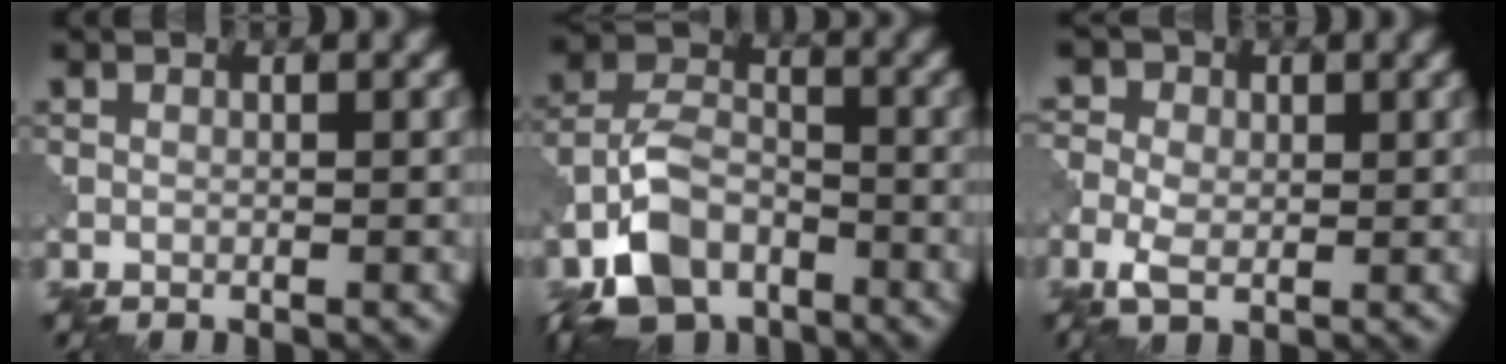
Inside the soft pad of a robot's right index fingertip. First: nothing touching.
{"total": 8.5, "force": [-5.1, 4.9, 4.8], "torque": [-0.098, 0.001, -0.104]}
{"total": 4.0, "force": [-0.4, 3.0, 2.6], "torque": [-0.052, 0.004, -0.013]}